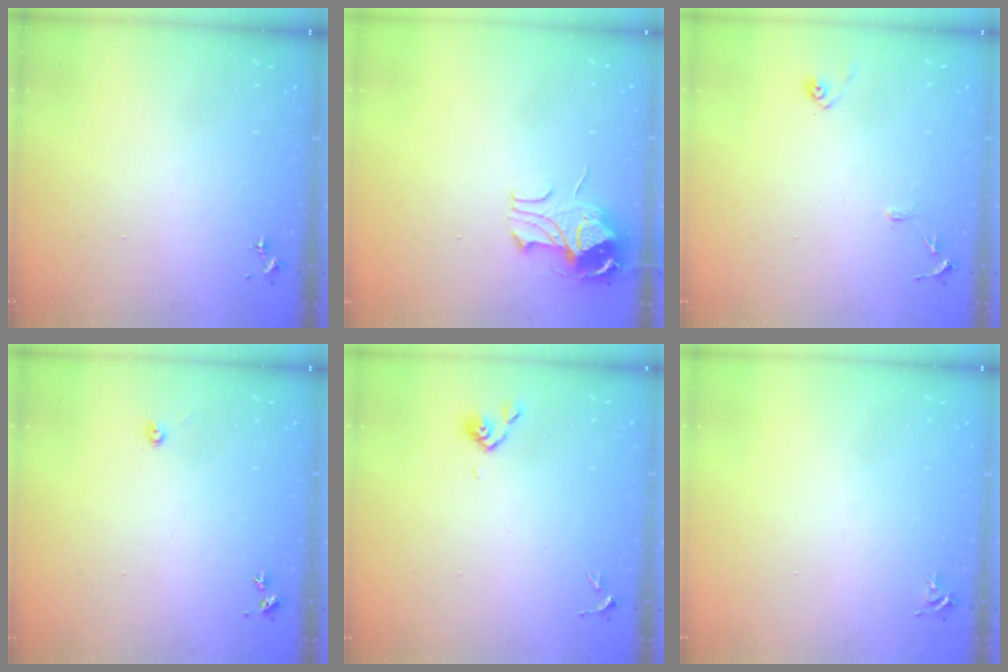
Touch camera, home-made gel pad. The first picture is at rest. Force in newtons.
{"total": 9.6, "press": 9.6, "slide": 1.1}
{"total": 9.0, "press": 8.9, "slide": 0.8}
{"total": 2.2, "press": 2.2, "slide": 0.3}
{"total": 3.5, "press": 3.4, "slide": 0.9}
{"total": 4.4, "press": 4.4, "slide": 0.6}